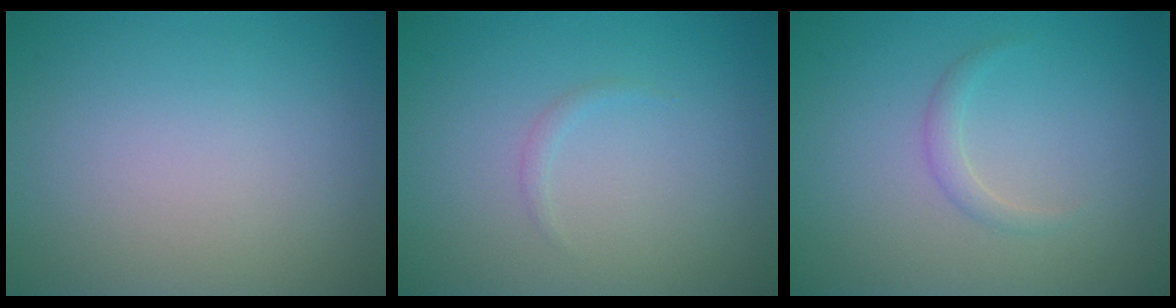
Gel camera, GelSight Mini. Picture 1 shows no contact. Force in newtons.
{"total": 0.5, "press": 0.5, "slide": 0.1}
{"total": 1.1, "press": 1.1, "slide": 0.1}